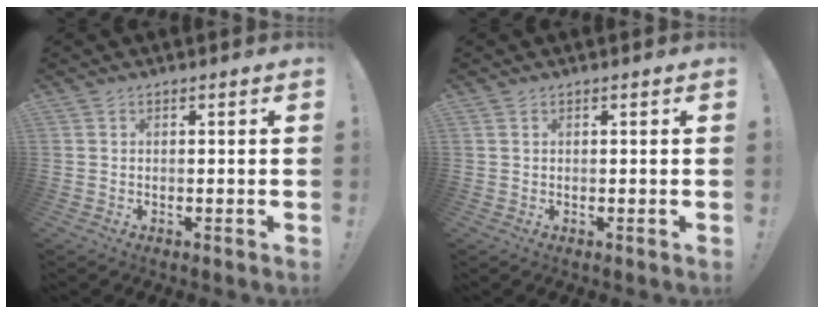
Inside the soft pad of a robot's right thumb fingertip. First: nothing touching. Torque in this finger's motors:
{"motor_torque": [0.02, 0.08, 0.00, 0.19, 0.03]}